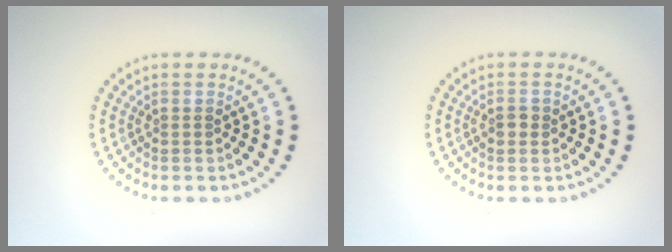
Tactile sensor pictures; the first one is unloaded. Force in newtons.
{"total": 1.1, "press": 1.1, "slide": 0.1}